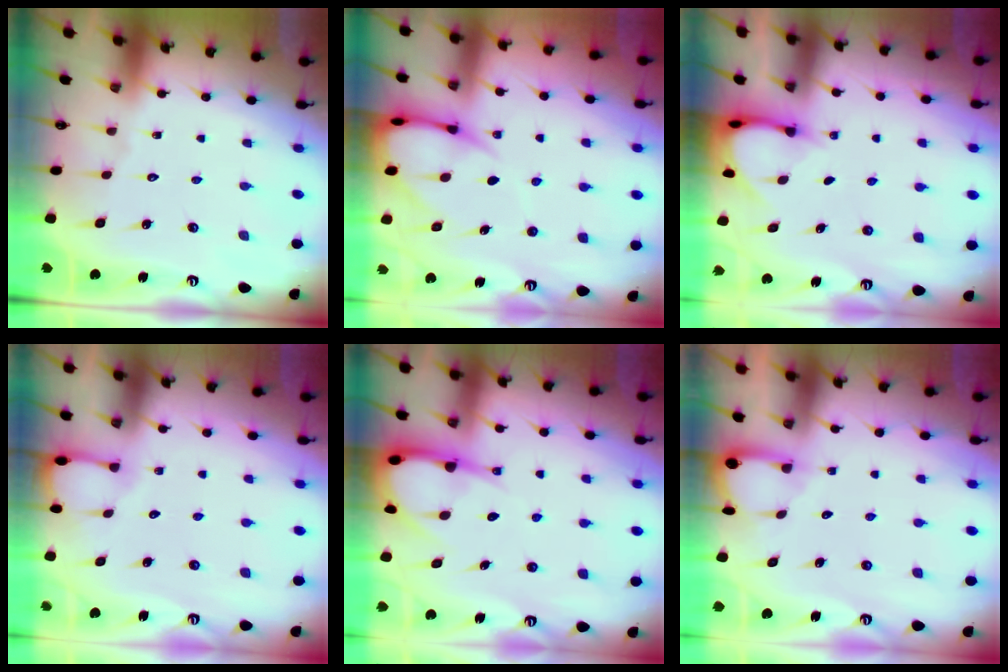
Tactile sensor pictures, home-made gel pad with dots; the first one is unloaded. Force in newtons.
{"total": 8.3, "press": 8.3, "slide": 0.9}
{"total": 3.7, "press": 3.7, "slide": 0.4}
{"total": 2.0, "press": 2.0, "slide": 0.3}
{"total": 8.0, "press": 8.0, "slide": 0.9}
{"total": 3.5, "press": 3.5, "slide": 0.3}